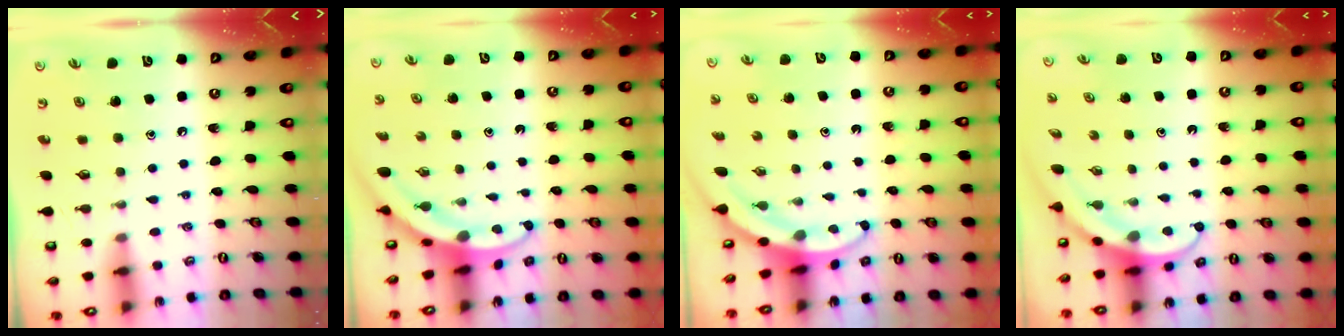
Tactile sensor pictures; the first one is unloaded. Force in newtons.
{"total": 3.2, "press": 3.2, "slide": 0.3}
{"total": 3.4, "press": 3.4, "slide": 0.1}
{"total": 3.8, "press": 3.8, "slide": 0.3}